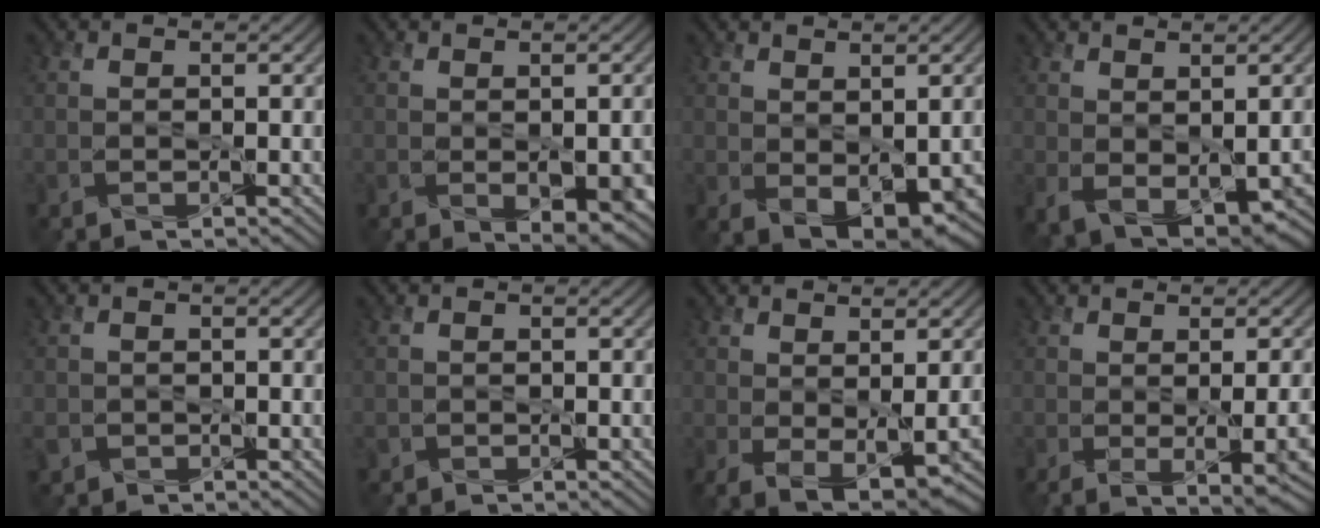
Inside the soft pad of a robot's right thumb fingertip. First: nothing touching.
{"total": 3.9, "force": [-0.8, 2.0, 3.2], "torque": [-0.054, -0.019, 0.003]}
{"total": 5.6, "force": [-0.7, 3.3, 4.4], "torque": [-0.084, -0.026, 0.008]}
{"total": 6.0, "force": [-0.3, 3.6, 4.8], "torque": [-0.094, -0.031, 0.017]}
{"total": 2.0, "force": [-0.9, 1.8, 0.4], "torque": [-0.013, -0.010, -0.020]}
{"total": 0.8, "force": [-0.3, 0.7, -0.1], "torque": [0.004, -0.006, -0.009]}
{"total": 5.3, "force": [-0.3, 2.3, 4.8], "torque": [-0.095, -0.020, 0.009]}
{"total": 6.5, "force": [-0.9, 2.1, 6.1], "torque": [-0.085, -0.011, 0.001]}